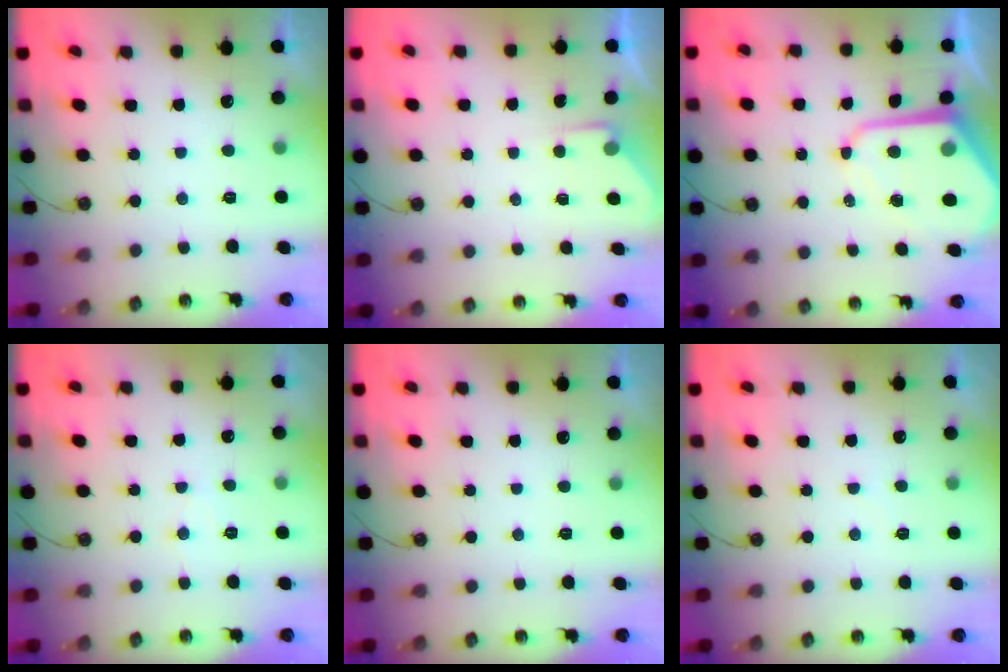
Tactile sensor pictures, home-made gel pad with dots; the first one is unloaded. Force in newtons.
{"total": 3.5, "press": 3.5, "slide": 0.4}
{"total": 11.0, "press": 11.0, "slide": 0.9}
{"total": 4.0, "press": 3.9, "slide": 0.6}
{"total": 0.0}
{"total": 2.4, "press": 2.4, "slide": 0.4}